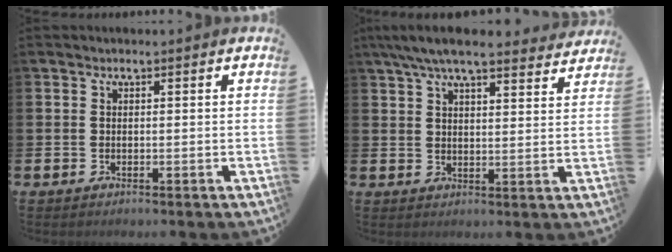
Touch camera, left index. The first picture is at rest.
{"total": 7.2, "force": [6.5, 1.2, 2.7], "torque": [-0.062, -0.026, 0.117]}